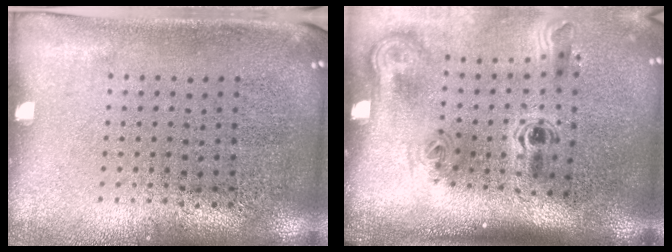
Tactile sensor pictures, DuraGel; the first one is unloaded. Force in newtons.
{"total": 2.3, "press": 1.5, "slide": 1.8}